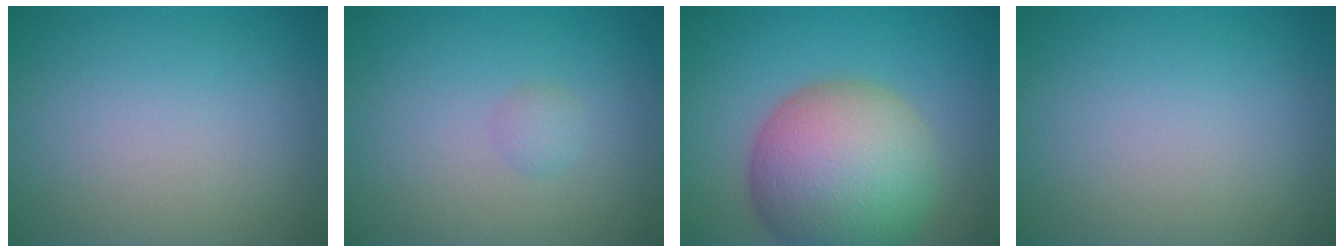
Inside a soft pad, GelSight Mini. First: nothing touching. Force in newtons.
{"total": 1.0, "press": 1.0, "slide": 0.1}
{"total": 12.3, "press": 12.3, "slide": 1.0}
{"total": 0.0}